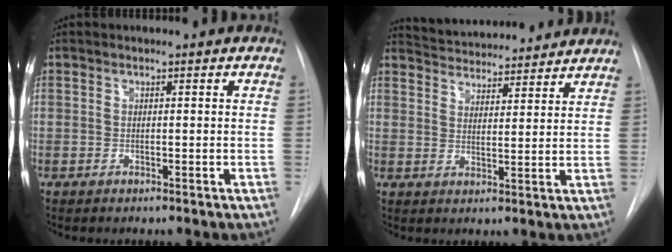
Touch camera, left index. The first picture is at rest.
{"total": 15.1, "force": [14.2, 2.8, 4.2], "torque": [-0.062, 0.018, 0.199]}